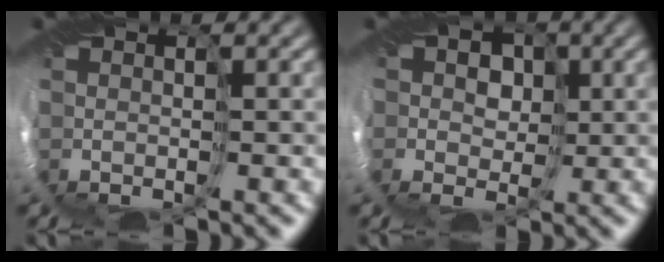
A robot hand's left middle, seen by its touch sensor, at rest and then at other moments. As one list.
[{"total": 4.2, "force": [0.9, 3.6, 1.9], "torque": [-0.018, 0.007, -0.005]}]